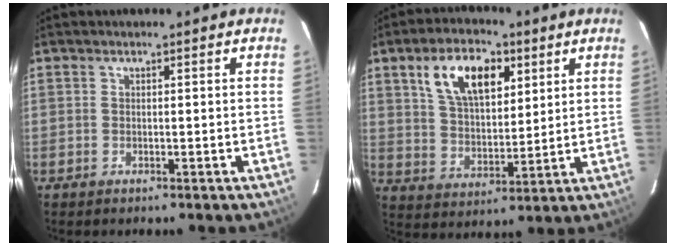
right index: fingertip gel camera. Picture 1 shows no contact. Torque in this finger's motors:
{"motor_torque": [0.32, 0.33, 0.25, 0.09]}